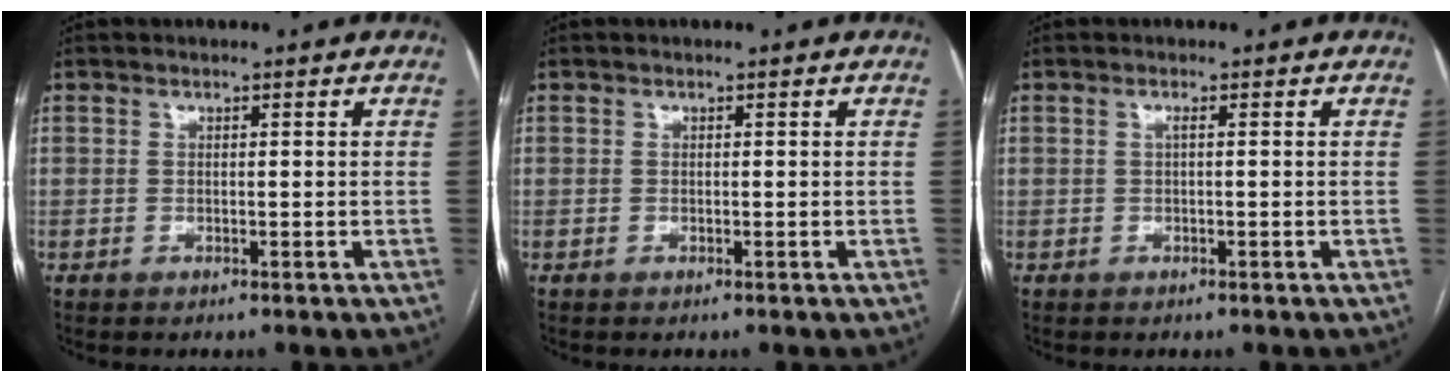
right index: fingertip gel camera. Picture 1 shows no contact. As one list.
[{"total": 0.0}, {"total": 0.6, "force": [0.0, 0.0, 0.6], "torque": [-0.011, 0.002, -0.001]}]